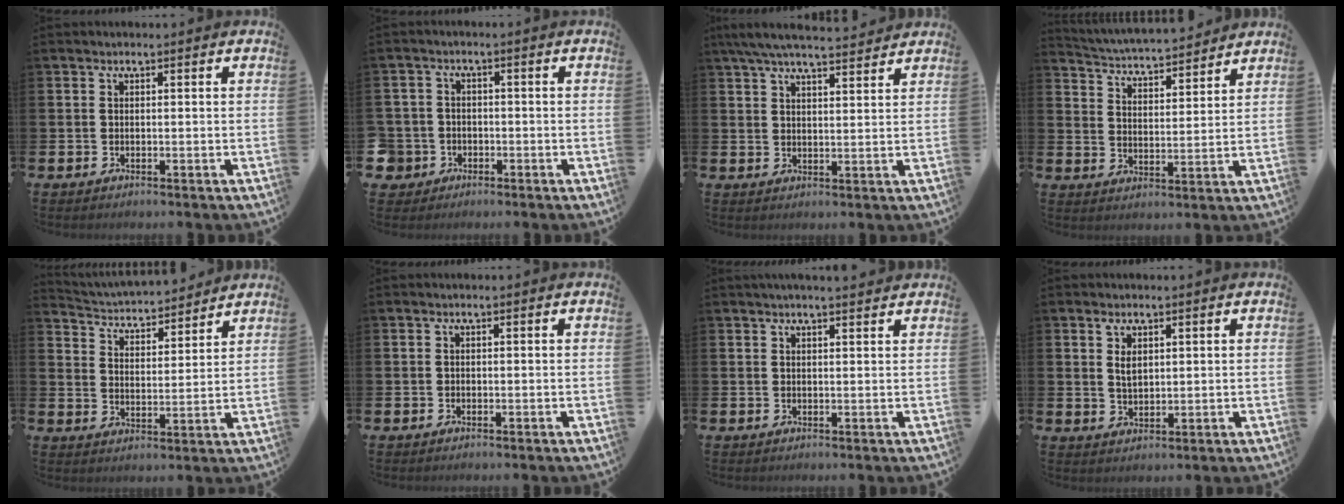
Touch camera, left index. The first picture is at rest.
{"total": 3.7, "force": [-1.6, 3.3, 0.3], "torque": [-0.029, 0.006, -0.036]}
{"total": 6.1, "force": [5.7, 0.6, 2.0], "torque": [-0.053, -0.021, 0.104]}
{"total": 4.7, "force": [4.6, 0.5, 0.3], "torque": [-0.031, -0.039, 0.078]}
{"total": 4.3, "force": [4.2, 0.9, 0.2], "torque": [-0.032, -0.038, 0.069]}
{"total": 0.0}
{"total": 2.1, "force": [2.0, 0.1, 0.7], "torque": [-0.007, -0.006, 0.034]}
{"total": 2.5, "force": [1.6, 1.2, 1.5], "torque": [-0.016, -0.003, 0.024]}